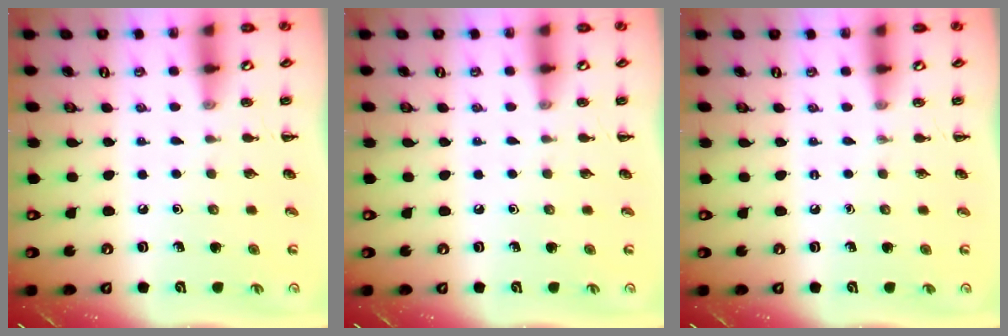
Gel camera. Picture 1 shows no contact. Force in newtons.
{"total": 0.0}
{"total": 0.0}